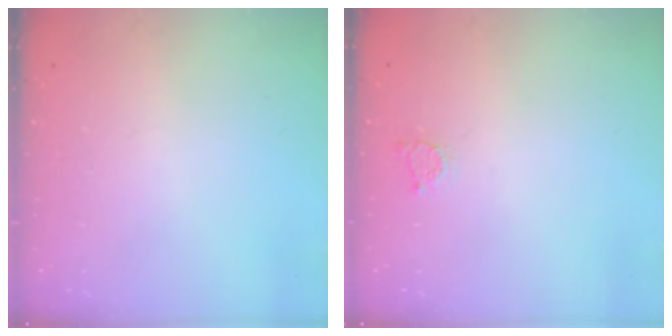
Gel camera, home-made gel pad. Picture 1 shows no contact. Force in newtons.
{"total": 2.2, "press": 2.2, "slide": 0.3}